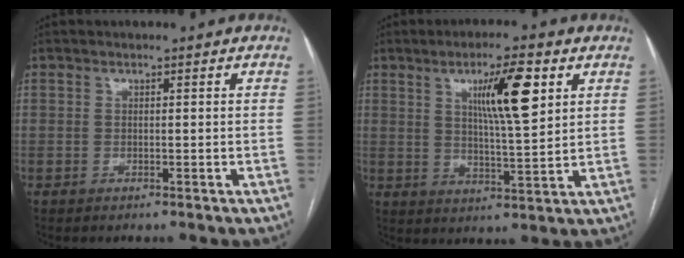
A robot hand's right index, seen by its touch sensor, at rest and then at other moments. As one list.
[{"total": 10.0, "force": [4.0, 1.0, 9.1], "torque": [-0.151, 0.000, 0.065]}]